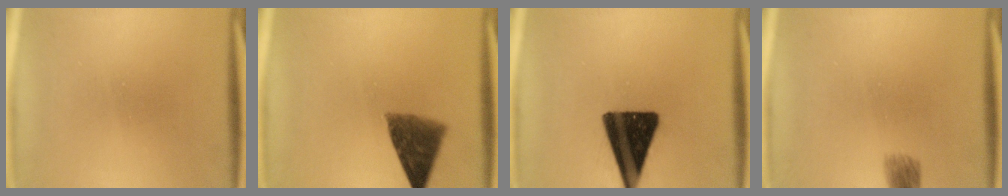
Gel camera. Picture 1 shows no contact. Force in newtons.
{"total": 8.2}
{"total": 15.8}
{"total": 3.4}